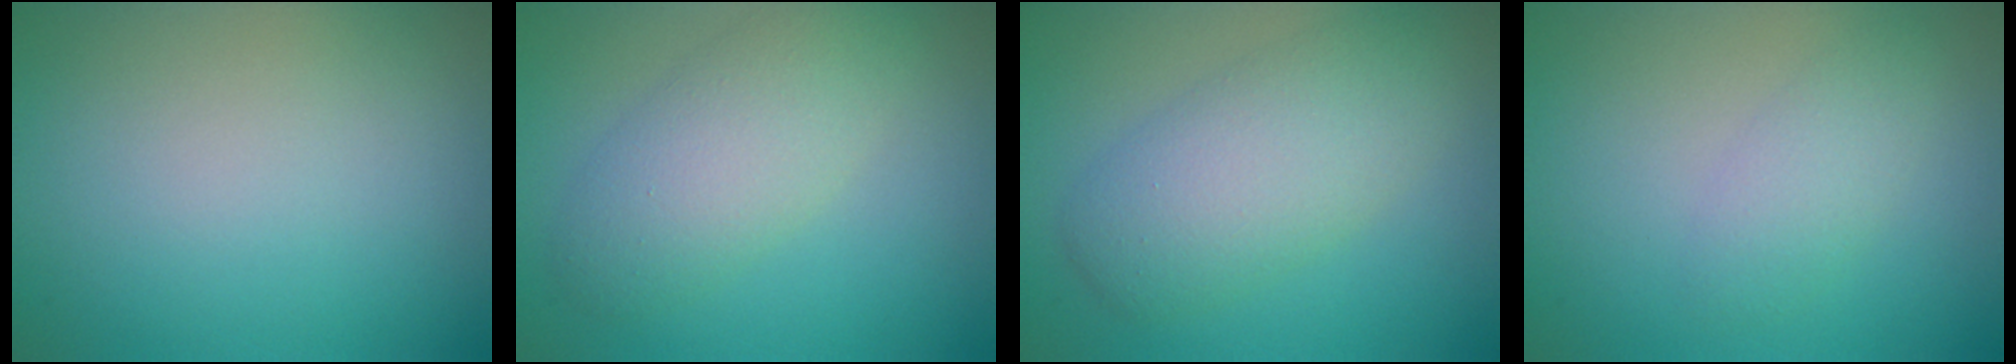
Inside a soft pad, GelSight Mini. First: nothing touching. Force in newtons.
{"total": 4.5, "press": 4.4, "slide": 0.4}
{"total": 5.4, "press": 5.4, "slide": 0.1}
{"total": 2.0, "press": 2.0, "slide": 0.2}